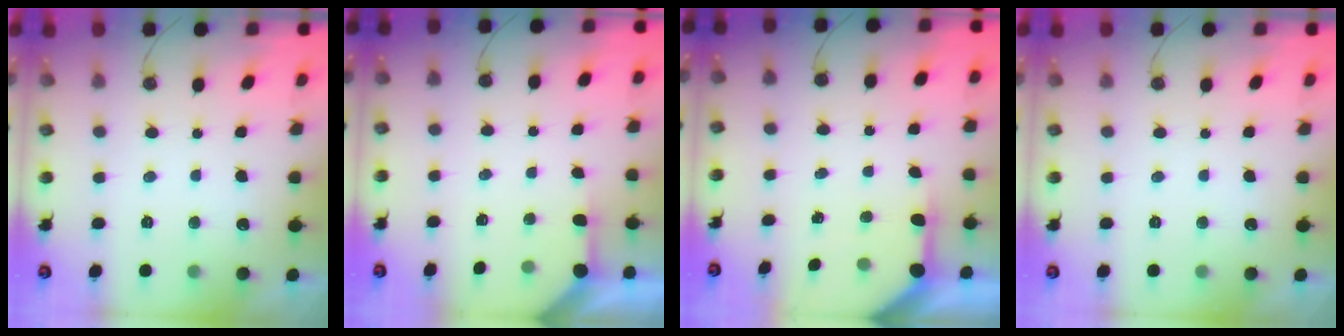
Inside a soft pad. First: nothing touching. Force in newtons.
{"total": 3.1, "press": 3.0, "slide": 0.3}
{"total": 5.7, "press": 5.7, "slide": 0.4}
{"total": 0.0}